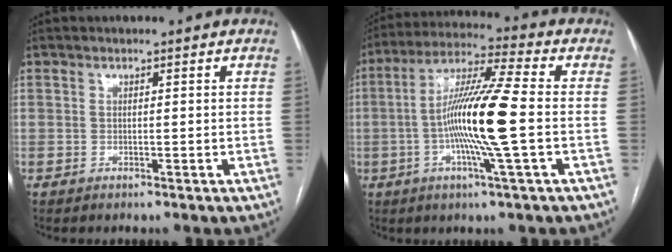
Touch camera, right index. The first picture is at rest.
{"total": 13.8, "force": [-1.9, -0.8, 13.6], "torque": [-0.252, -0.001, -0.046]}